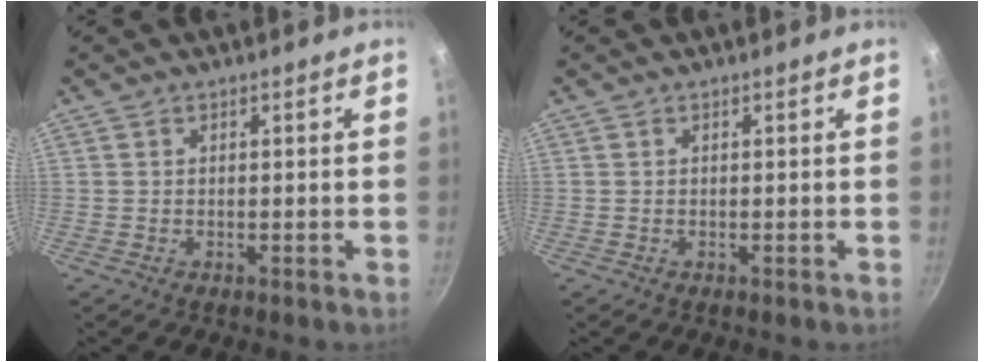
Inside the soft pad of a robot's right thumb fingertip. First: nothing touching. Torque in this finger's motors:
{"motor_torque": [0.00, 0.00, 0.08, -0.08, 0.00]}